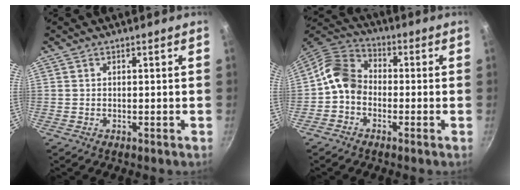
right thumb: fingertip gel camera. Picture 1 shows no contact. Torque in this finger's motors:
{"motor_torque": [-0.06, 0.49, 0.34, 0.10, 0.07]}